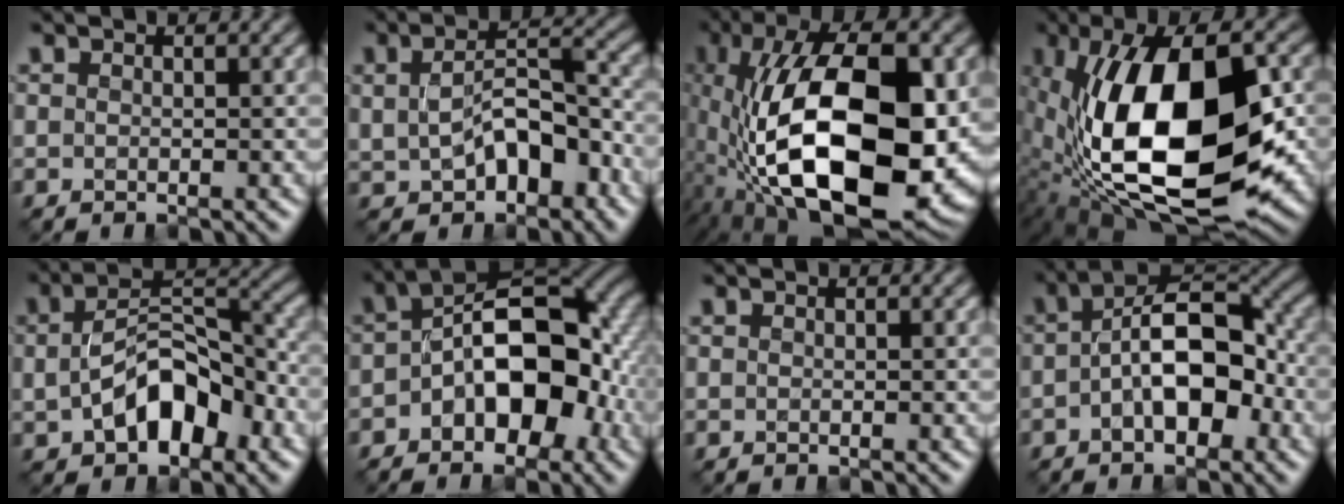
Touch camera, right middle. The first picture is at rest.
{"total": 7.4, "force": [-1.8, 4.1, 5.8], "torque": [-0.106, -0.003, -0.026]}
{"total": 18.9, "force": [-2.8, 9.2, 16.3], "torque": [-0.299, -0.009, -0.046]}
{"total": 18.0, "force": [-0.9, 8.8, 15.7], "torque": [-0.290, -0.014, -0.012]}
{"total": 8.1, "force": [-2.2, 4.6, 6.3], "torque": [-0.111, 0.009, -0.041]}
{"total": 10.6, "force": [-2.1, 6.0, 8.4], "torque": [-0.102, 0.019, -0.048]}
{"total": 0.0}
{"total": 8.4, "force": [-1.0, 4.5, 7.0], "torque": [-0.114, 0.014, -0.027]}